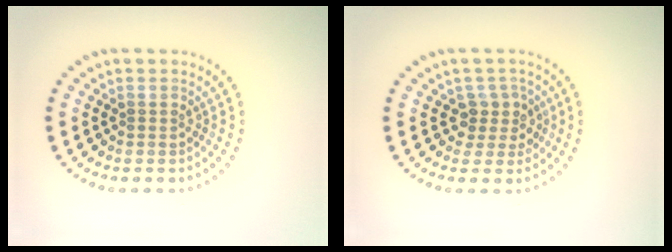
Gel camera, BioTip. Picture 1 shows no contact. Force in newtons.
{"total": 2.3, "press": 1.9, "slide": 1.3}